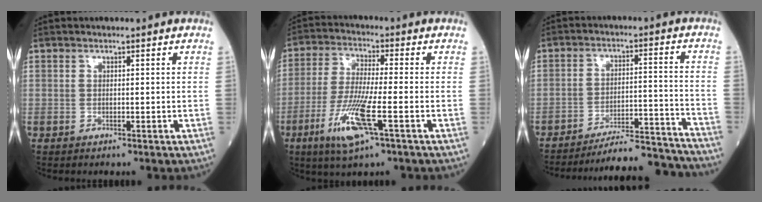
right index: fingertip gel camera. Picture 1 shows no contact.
{"total": 10.6, "force": [-4.5, 0.8, 9.5], "torque": [-0.199, -0.021, -0.084]}
{"total": 15.3, "force": [-15.0, 0.1, 3.0], "torque": [-0.038, 0.015, -0.213]}